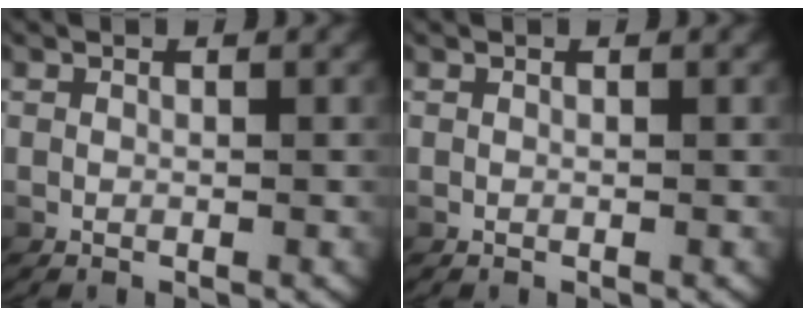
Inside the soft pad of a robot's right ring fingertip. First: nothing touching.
{"total": 0.0}